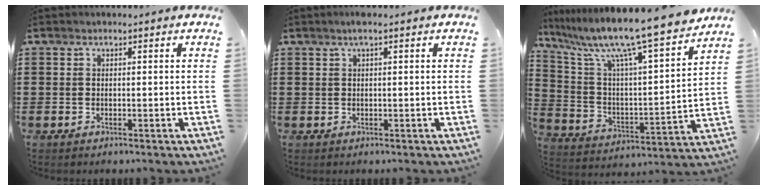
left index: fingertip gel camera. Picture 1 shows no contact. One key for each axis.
{"total": 1.3, "fx": 0.6, "fy": 0.1, "fz": 1.2, "tx": -0.023, "ty": 0.002, "tz": 0.010}
{"total": 11.6, "fx": 9.8, "fy": -0.4, "fz": 6.2, "tx": -0.158, "ty": -0.074, "tz": 0.157}